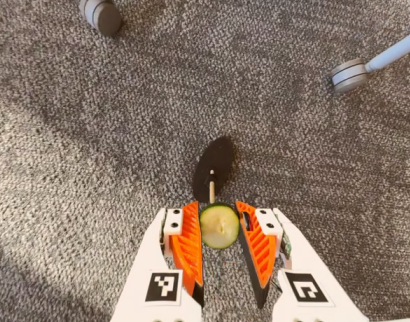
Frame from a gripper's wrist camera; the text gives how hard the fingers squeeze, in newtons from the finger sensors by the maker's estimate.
{"total": 8.5, "left": 8.6, "right": 8.4}